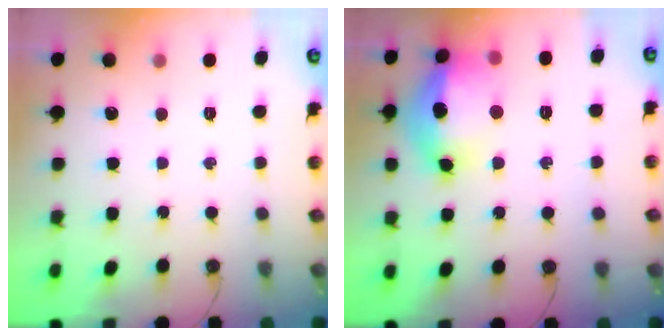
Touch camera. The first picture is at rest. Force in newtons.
{"total": 18.0, "press": 17.9, "slide": 1.8}